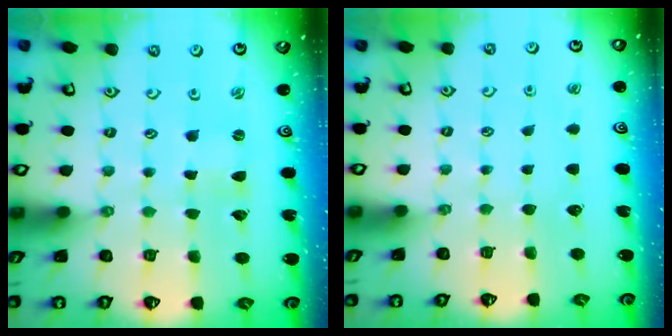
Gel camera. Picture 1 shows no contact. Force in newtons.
{"total": 0.0}